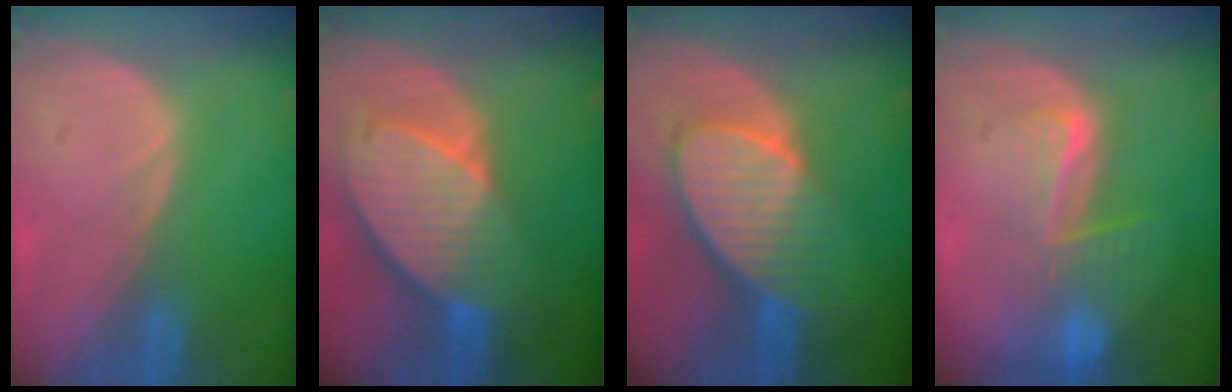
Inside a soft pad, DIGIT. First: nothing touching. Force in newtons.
{"total": 10.2, "press": 8.8, "slide": 5.2}
{"total": 8.9, "press": 8.0, "slide": 3.9}
{"total": 6.7, "press": 6.5, "slide": 1.4}